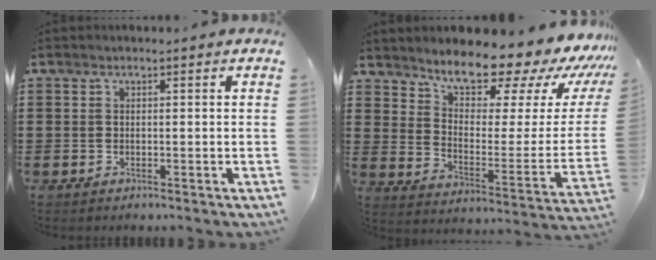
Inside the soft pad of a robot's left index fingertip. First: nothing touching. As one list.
[{"total": 11.1, "force": [10.1, 2.6, 3.8], "torque": [-0.073, -0.091, 0.168]}]